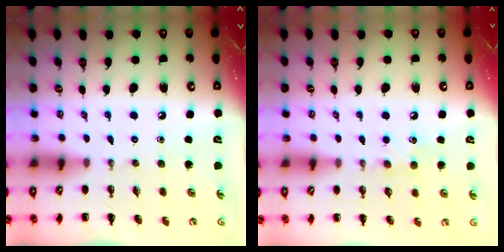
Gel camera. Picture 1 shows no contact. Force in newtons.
{"total": 6.7, "press": 6.6, "slide": 1.6}